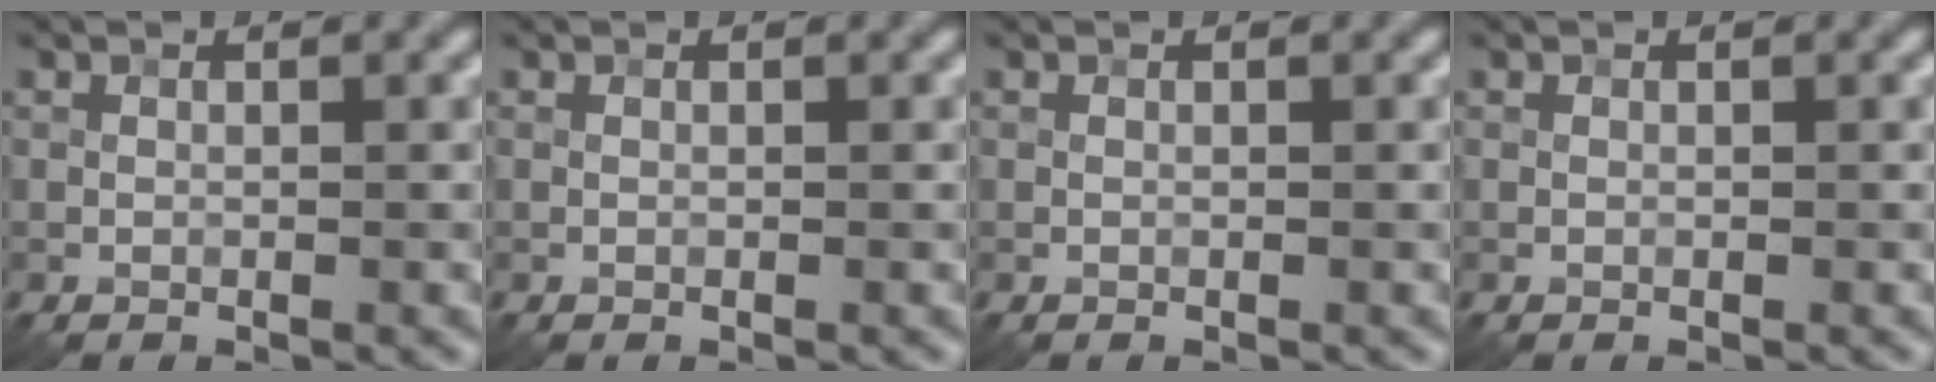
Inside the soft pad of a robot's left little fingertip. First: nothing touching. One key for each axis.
{"total": 0.0}
{"total": 0.0}
{"total": 0.0}